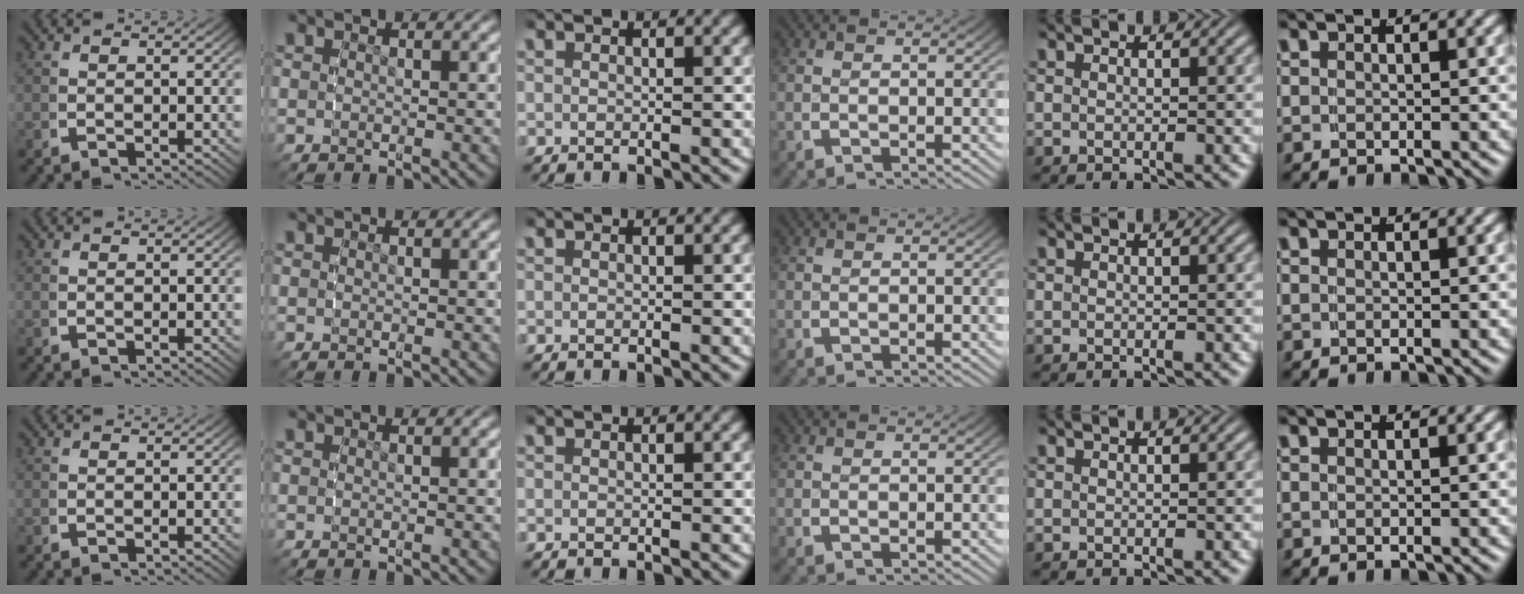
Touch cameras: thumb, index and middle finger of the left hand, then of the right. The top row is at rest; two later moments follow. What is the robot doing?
{"motion": "reach", "object": "shorts"}